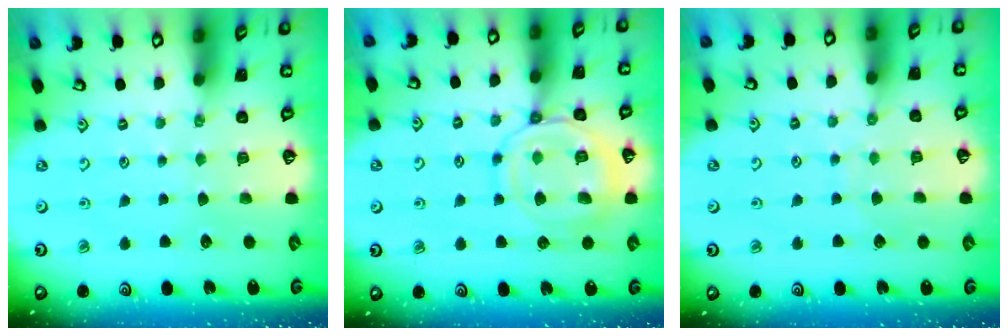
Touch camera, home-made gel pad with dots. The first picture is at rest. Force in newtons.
{"total": 12.9, "press": 12.8, "slide": 1.3}
{"total": 4.8, "press": 4.7, "slide": 0.6}